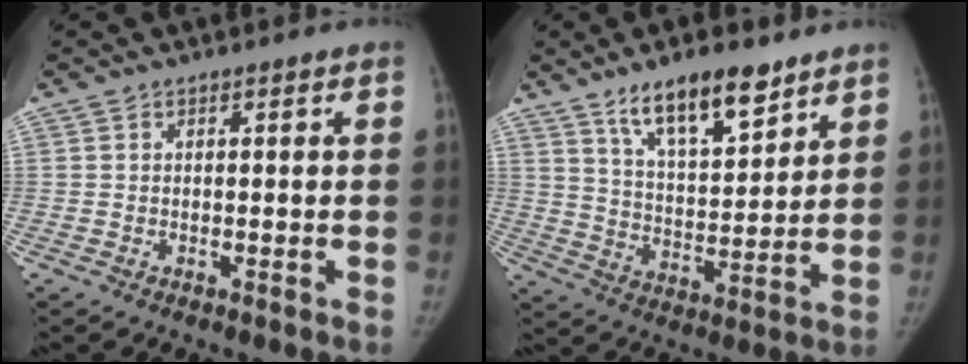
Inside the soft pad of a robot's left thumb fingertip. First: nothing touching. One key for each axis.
{"total": 13.8, "fx": 9.4, "fy": 4.7, "fz": 9.0, "tx": -0.124, "ty": -0.054, "tz": 0.167}